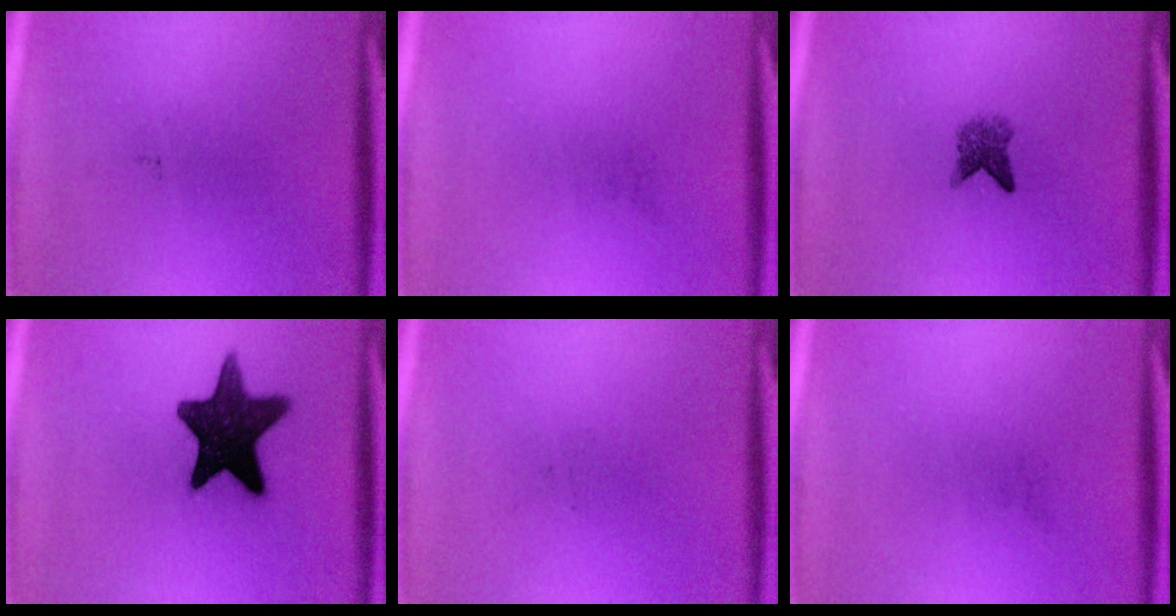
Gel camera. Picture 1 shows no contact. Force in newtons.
{"total": 0.0}
{"total": 2.7}
{"total": 15.3}
{"total": 0.0}
{"total": 0.0}